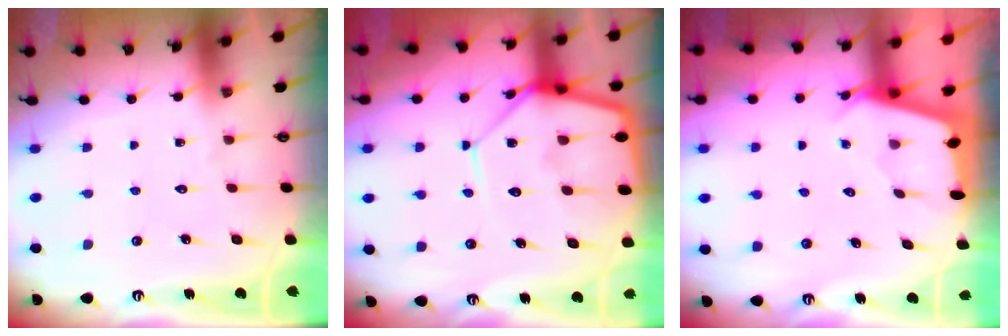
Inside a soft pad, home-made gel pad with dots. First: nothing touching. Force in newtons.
{"total": 13.9, "press": 13.8, "slide": 1.2}
{"total": 2.4, "press": 2.4, "slide": 0.3}